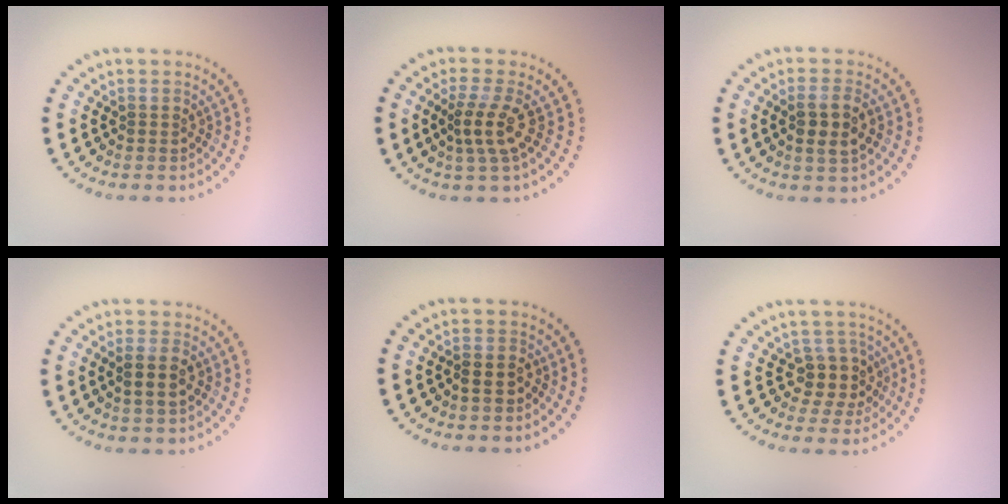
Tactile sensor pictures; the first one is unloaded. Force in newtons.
{"total": 2.8, "press": 2.1, "slide": 1.9}
{"total": 2.7, "press": 2.6, "slide": 0.8}
{"total": 2.3, "press": 2.1, "slide": 0.8}
{"total": 1.3, "press": 1.2, "slide": 0.6}
{"total": 3.0, "press": 2.5, "slide": 1.6}